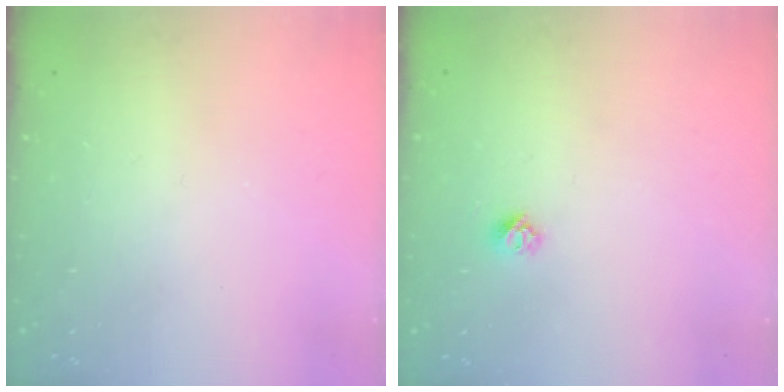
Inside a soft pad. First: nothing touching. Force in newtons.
{"total": 4.5, "press": 4.4, "slide": 0.5}